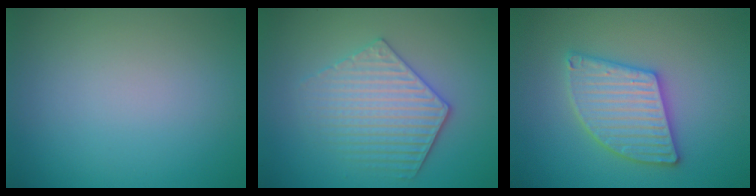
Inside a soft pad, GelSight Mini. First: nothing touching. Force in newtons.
{"total": 4.1, "press": 3.8, "slide": 1.4}
{"total": 5.4, "press": 5.4, "slide": 0.6}